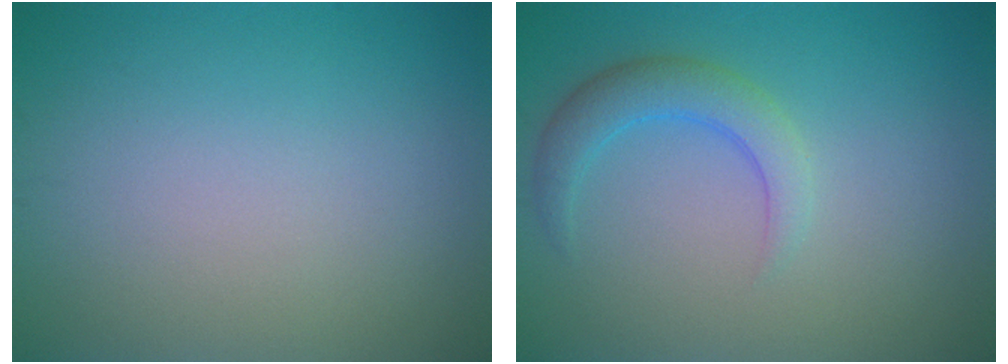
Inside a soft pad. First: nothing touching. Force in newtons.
{"total": 3.0, "press": 3.0, "slide": 0.2}